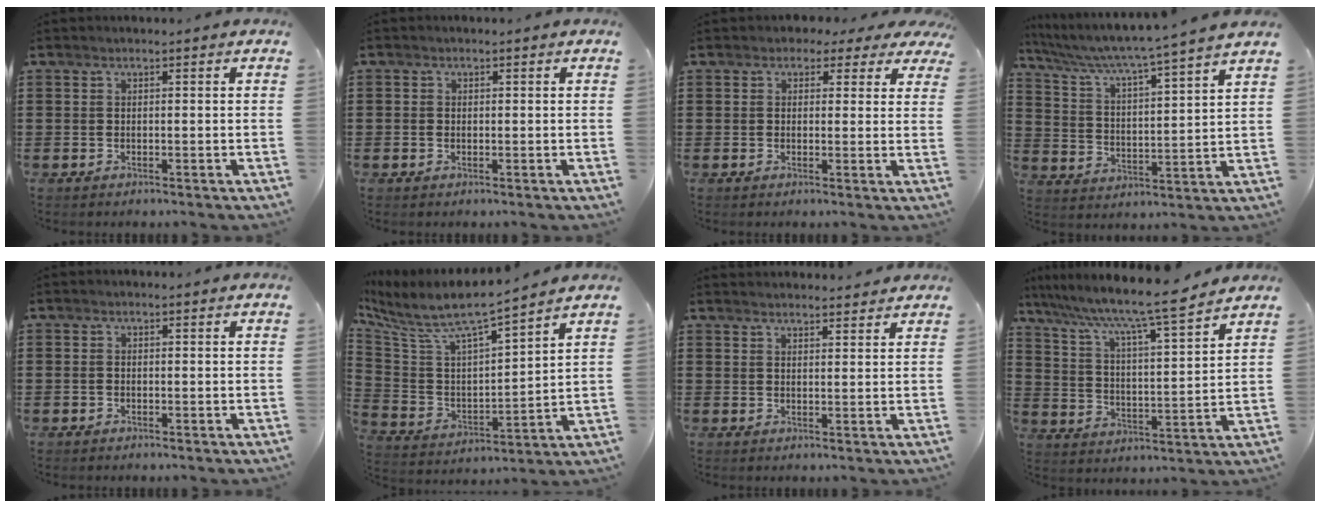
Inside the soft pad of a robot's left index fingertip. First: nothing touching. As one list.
[{"total": 0.6, "force": [-0.2, 0.6, 0.1], "torque": [-0.004, 0.003, -0.004]}, {"total": 2.1, "force": [1.2, 1.5, 0.7], "torque": [-0.016, 0.005, 0.019]}, {"total": 4.9, "force": [4.3, -1.0, 2.1], "torque": [-0.063, -0.041, 0.062]}, {"total": 0.7, "force": [-0.3, 0.4, 0.5], "torque": [-0.012, -0.001, -0.006]}, {"total": 7.7, "force": [6.8, 1.2, 3.5], "torque": [-0.103, -0.053, 0.111]}, {"total": 2.1, "force": [2.1, 0.1, 0.0], "torque": [-0.006, -0.002, 0.041]}, {"total": 7.9, "force": [6.6, -0.1, 4.3], "torque": [-0.110, -0.046, 0.103]}]